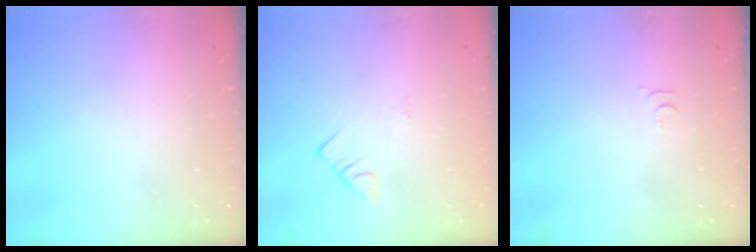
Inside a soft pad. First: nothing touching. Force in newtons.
{"total": 2.8, "press": 2.8, "slide": 0.4}
{"total": 4.6, "press": 4.6, "slide": 0.6}